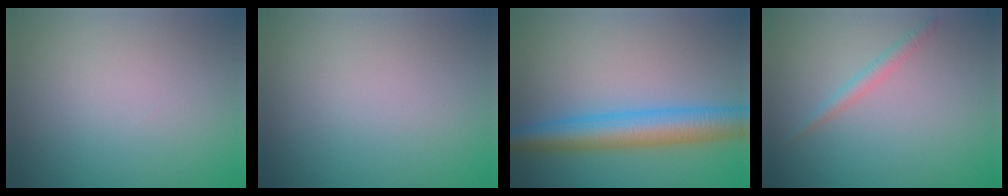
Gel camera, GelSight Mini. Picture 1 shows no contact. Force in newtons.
{"total": 0.0}
{"total": 5.8, "press": 5.8, "slide": 0.2}
{"total": 1.2, "press": 1.2, "slide": 0.0}